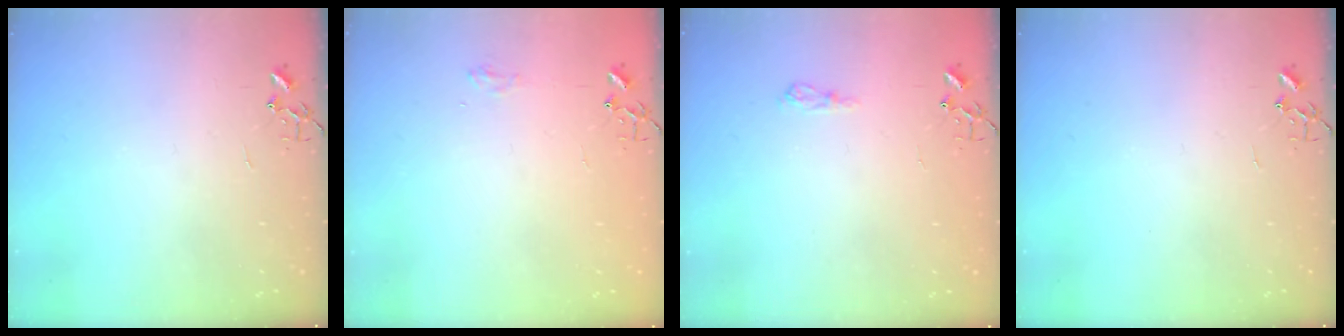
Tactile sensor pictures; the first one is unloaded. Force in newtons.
{"total": 6.8, "press": 6.8, "slide": 0.7}
{"total": 7.0, "press": 7.0, "slide": 0.8}
{"total": 0.0}